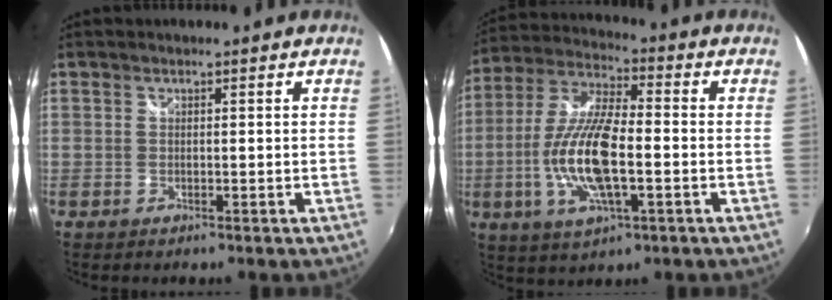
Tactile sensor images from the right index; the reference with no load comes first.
{"total": 15.3, "force": [-3.2, 5.0, 14.1], "torque": [-0.287, -0.006, -0.061]}